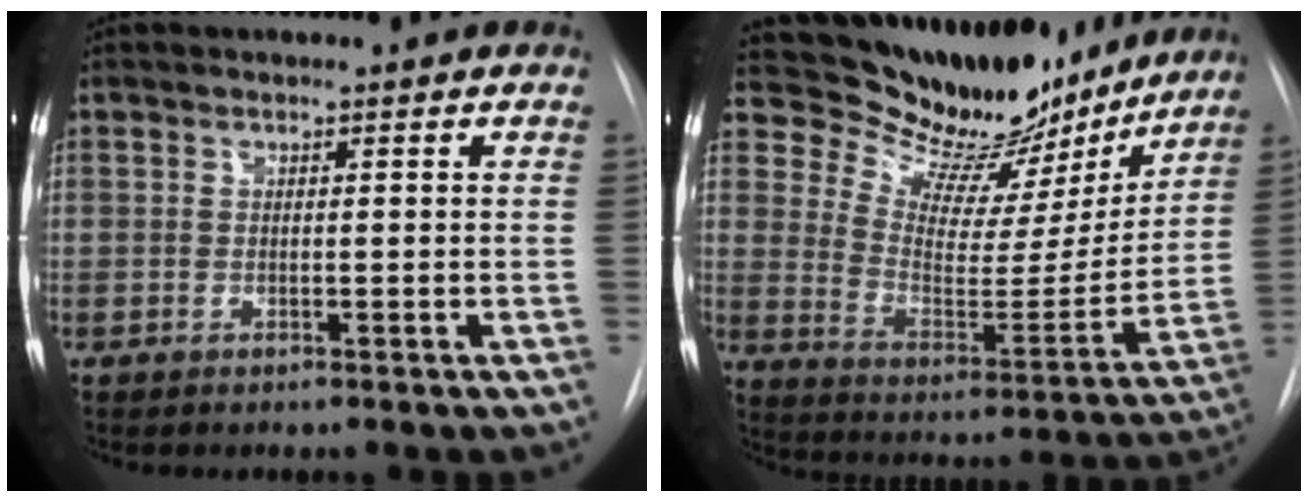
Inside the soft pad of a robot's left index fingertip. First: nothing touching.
{"total": 20.5, "force": [18.4, 6.5, 6.1], "torque": [-0.090, -0.031, 0.267]}